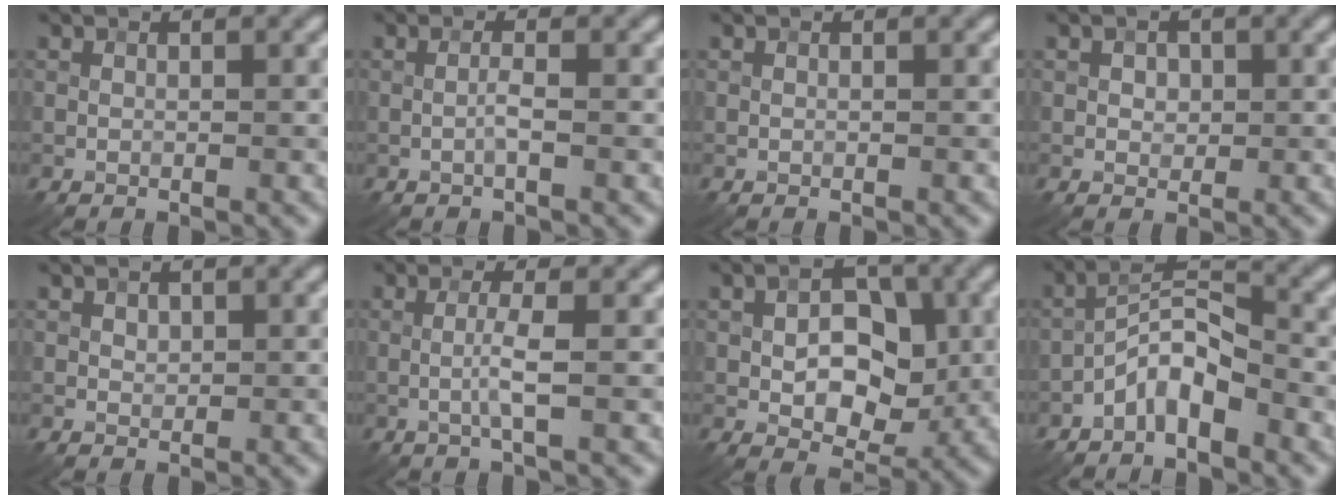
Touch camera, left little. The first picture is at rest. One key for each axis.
{"total": 1.0, "fx": -0.4, "fy": -0.1, "fz": 0.9, "tx": -0.019, "ty": 0.004, "tz": -0.009}
{"total": 0.0}
{"total": 1.2, "fx": 0.3, "fy": 1.0, "fz": 0.6, "tx": -0.008, "ty": -0.002, "tz": 0.003}
{"total": 0.7, "fx": 0.4, "fy": 0.6, "fz": 0.3, "tx": -0.005, "ty": -0.003, "tz": 0.007}
{"total": 2.0, "fx": -0.3, "fy": -0.1, "fz": 2.0, "tx": -0.044, "ty": 0.000, "tz": -0.008}
{"total": 6.5, "fx": -0.2, "fy": 4.2, "fz": 4.9, "tx": -0.070, "ty": 0.000, "tz": -0.005}
{"total": 4.5, "fx": -2.7, "fy": 1.6, "fz": 3.2, "tx": -0.054, "ty": 0.019, "tz": -0.059}